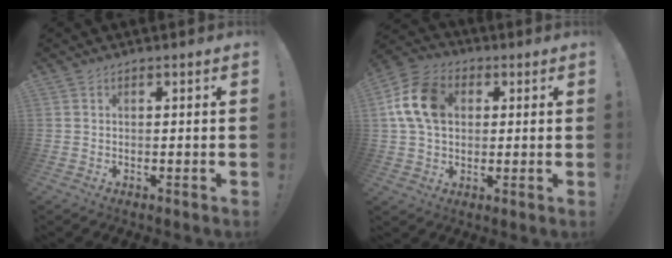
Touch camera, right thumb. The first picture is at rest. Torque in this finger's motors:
{"motor_torque": [1.39, 1.49, 0.78, 0.72, 0.12]}